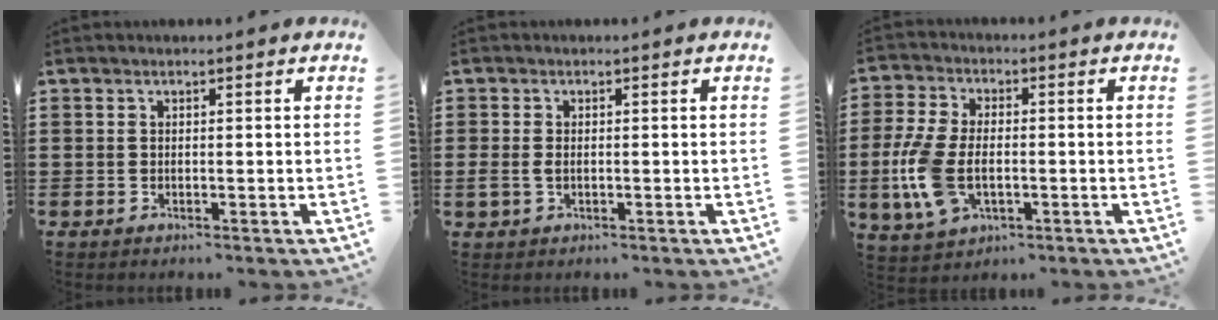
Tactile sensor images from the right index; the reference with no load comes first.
{"total": 1.6, "force": [-0.3, 1.1, 1.2], "torque": [-0.033, 0.000, -0.008]}
{"total": 9.0, "force": [-1.8, 5.0, 7.3], "torque": [-0.180, -0.008, -0.037]}